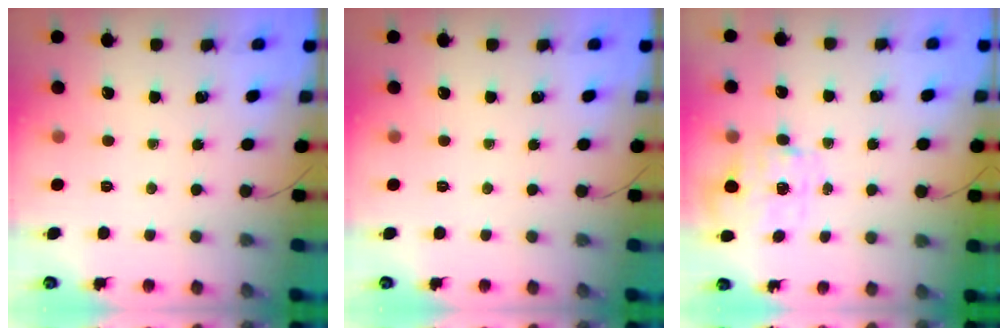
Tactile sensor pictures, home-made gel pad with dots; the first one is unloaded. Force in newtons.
{"total": 0.0}
{"total": 3.9, "press": 3.8, "slide": 0.9}